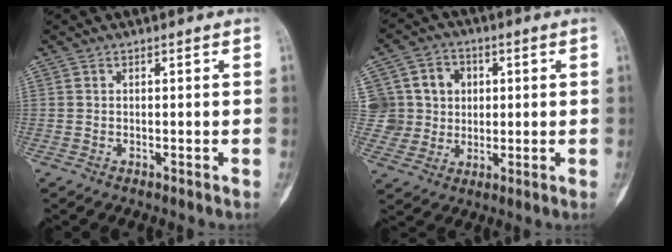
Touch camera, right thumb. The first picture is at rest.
{"total": 10.7, "force": [2.0, 10.1, 3.0], "torque": [-0.019, 0.016, 0.041]}